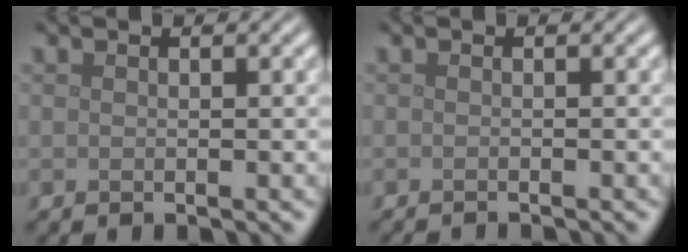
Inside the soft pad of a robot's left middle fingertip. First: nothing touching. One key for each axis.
{"total": 0.9, "fx": -0.8, "fy": 0.2, "fz": 0.4, "tx": 0.006, "ty": -0.004, "tz": -0.015}